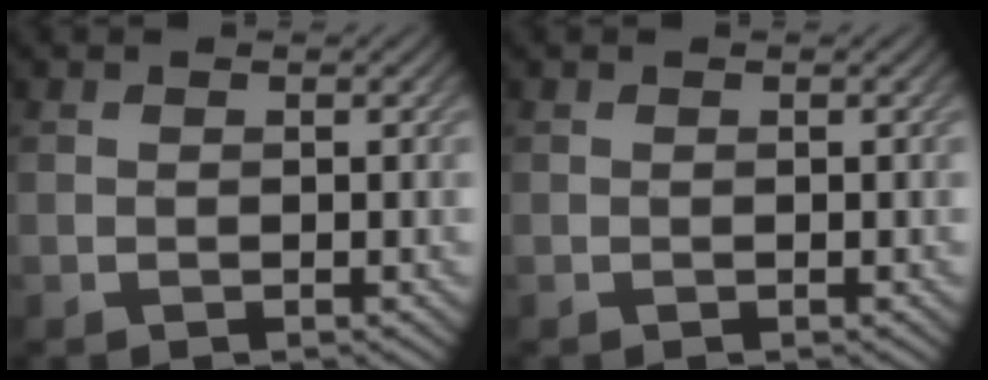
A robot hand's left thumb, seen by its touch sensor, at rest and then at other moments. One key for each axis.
{"total": 0.0}